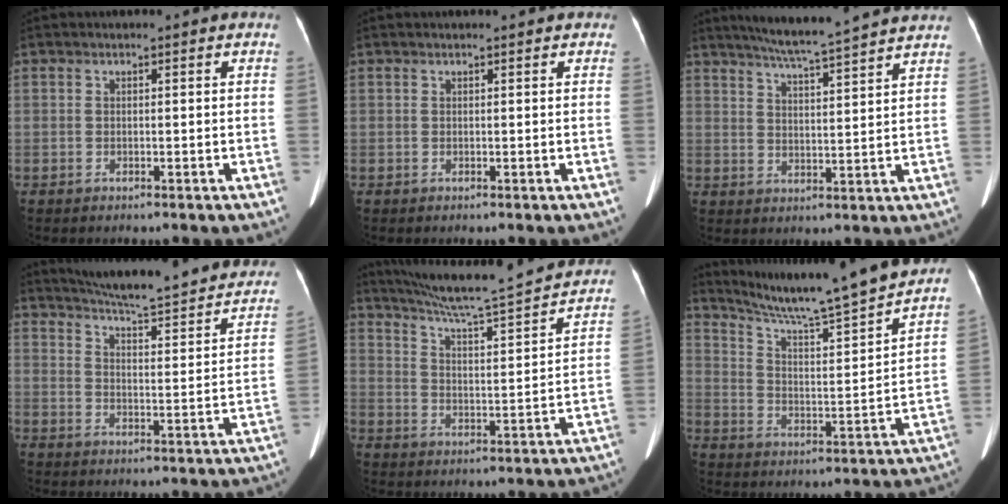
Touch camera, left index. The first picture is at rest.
{"total": 1.6, "force": [1.3, 0.4, 0.7], "torque": [-0.010, 0.019, 0.013]}
{"total": 13.3, "force": [11.8, -0.8, 6.0], "torque": [-0.106, 0.012, 0.163]}
{"total": 25.9, "force": [23.2, 3.3, 11.1], "torque": [-0.162, -0.050, 0.288]}
{"total": 21.4, "force": [19.5, 0.3, 8.8], "torque": [-0.148, -0.019, 0.271]}
{"total": 18.6, "force": [16.6, -1.3, 8.4], "torque": [-0.146, -0.021, 0.248]}